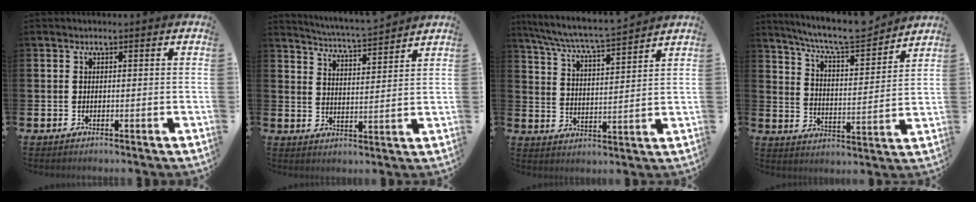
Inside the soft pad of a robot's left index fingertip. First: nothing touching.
{"total": 5.1, "force": [5.1, -0.5, 0.5], "torque": [-0.030, -0.038, 0.088]}
{"total": 6.8, "force": [6.5, -0.2, 2.0], "torque": [-0.064, -0.048, 0.112]}
{"total": 8.8, "force": [8.2, 0.9, 2.9], "torque": [-0.079, -0.056, 0.144]}